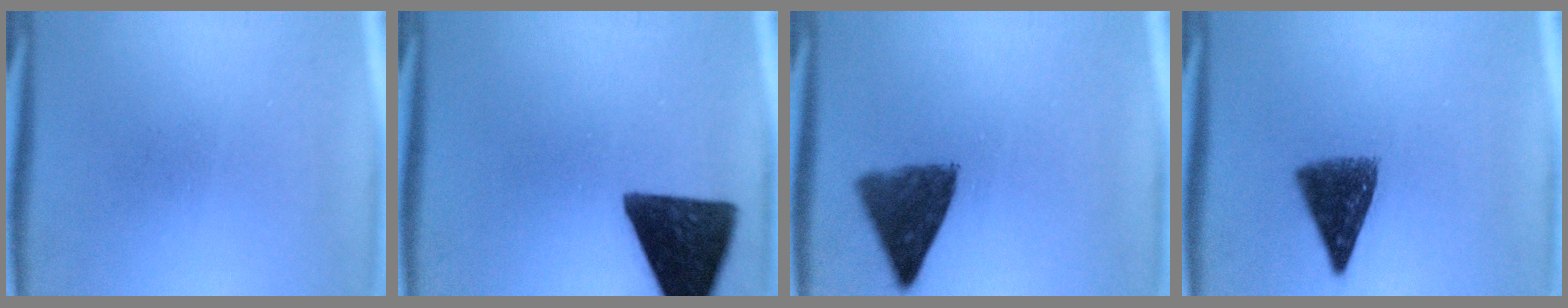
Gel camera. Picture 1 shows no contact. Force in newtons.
{"total": 14.2}
{"total": 8.6}
{"total": 8.0}